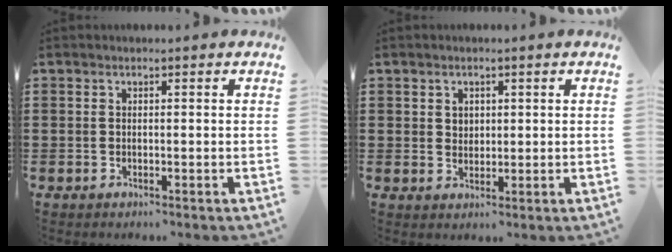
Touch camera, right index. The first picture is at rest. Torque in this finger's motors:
{"motor_torque": [-0.17, 0.34, 0.01, 0.00]}